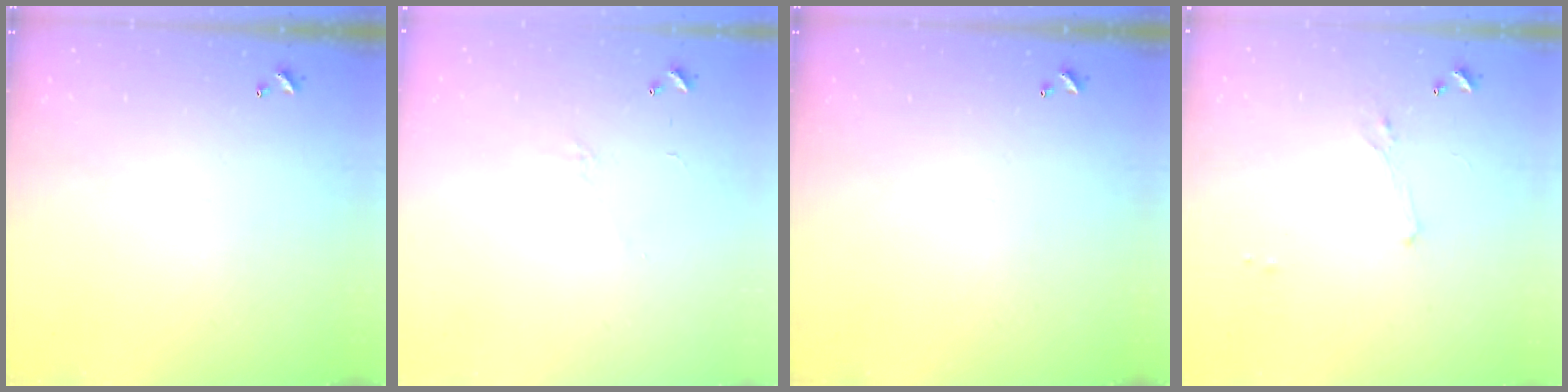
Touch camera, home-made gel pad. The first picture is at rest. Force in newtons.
{"total": 4.6, "press": 4.5, "slide": 1.0}
{"total": 0.0}
{"total": 1.4, "press": 1.3, "slide": 0.6}